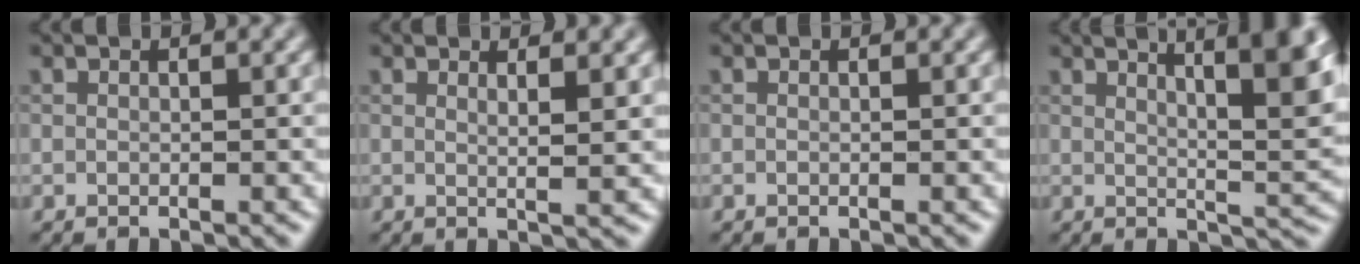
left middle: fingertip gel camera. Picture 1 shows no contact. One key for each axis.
{"total": 2.3, "fx": 1.0, "fy": 0.6, "fz": 1.9, "tx": -0.019, "ty": 0.003, "tz": 0.010}
{"total": 0.0}
{"total": 9.8, "fx": 4.6, "fy": 2.5, "fz": 8.4, "tx": -0.070, "ty": 0.030, "tz": 0.054}